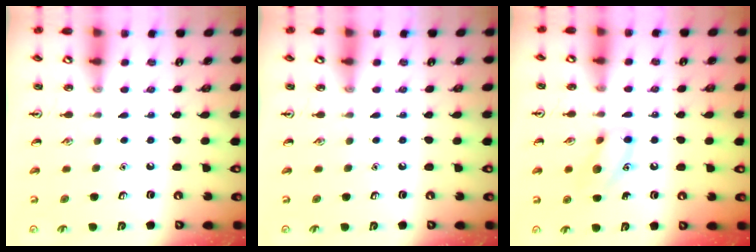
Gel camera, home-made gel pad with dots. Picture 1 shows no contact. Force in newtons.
{"total": 0.0}
{"total": 10.2, "press": 10.2, "slide": 1.2}